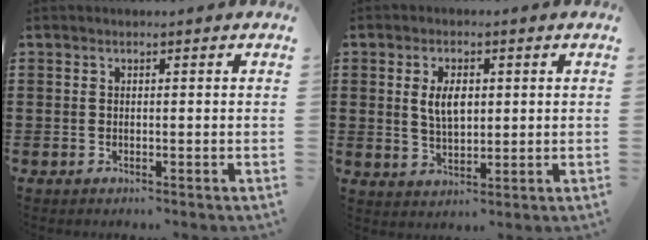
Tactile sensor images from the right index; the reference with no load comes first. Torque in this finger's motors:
{"motor_torque": [0.55, -0.34, 0.46, 0.14]}